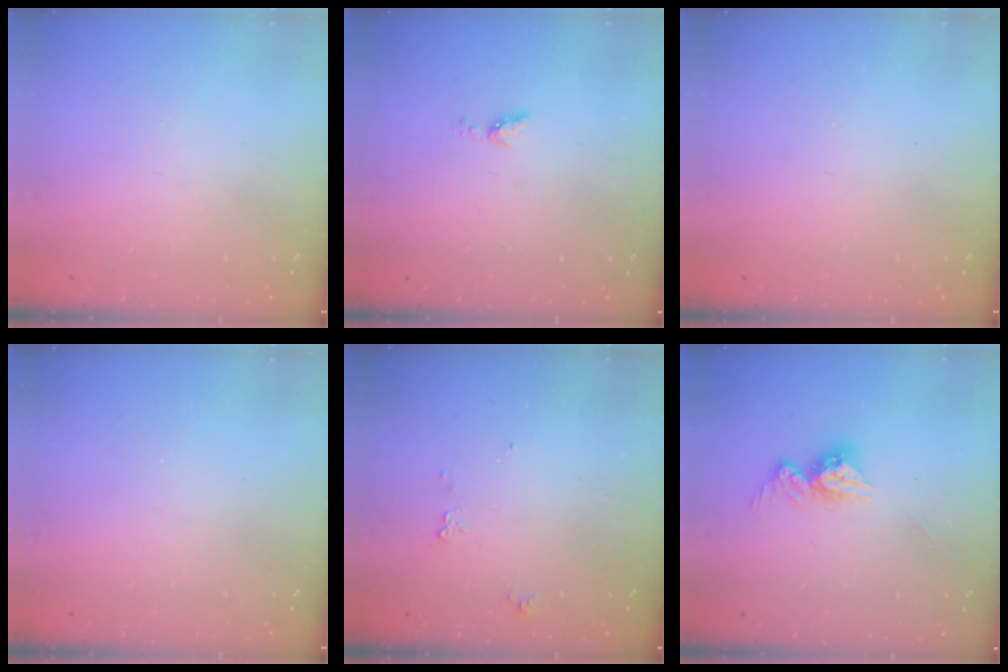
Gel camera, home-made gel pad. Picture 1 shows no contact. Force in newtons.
{"total": 4.0, "press": 4.0, "slide": 0.5}
{"total": 0.0}
{"total": 0.0}
{"total": 5.5, "press": 5.5, "slide": 0.7}
{"total": 9.4, "press": 9.4, "slide": 0.8}